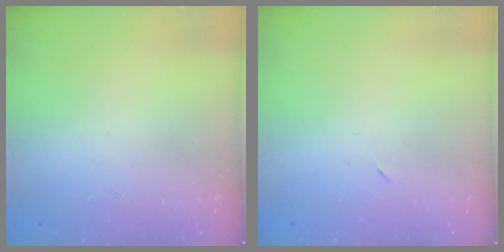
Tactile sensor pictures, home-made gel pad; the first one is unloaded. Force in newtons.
{"total": 2.2, "press": 1.8, "slide": 1.2}